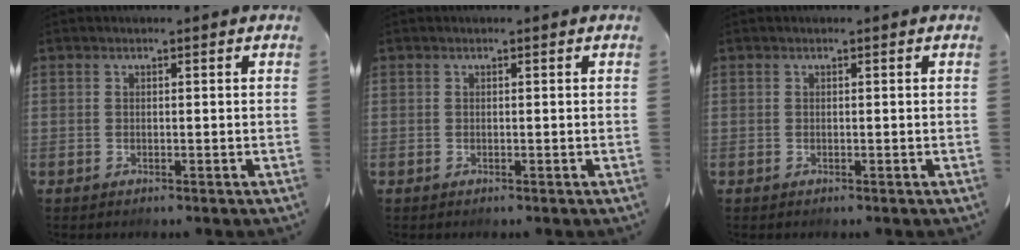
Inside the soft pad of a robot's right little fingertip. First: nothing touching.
{"total": 0.0}
{"total": 0.0}